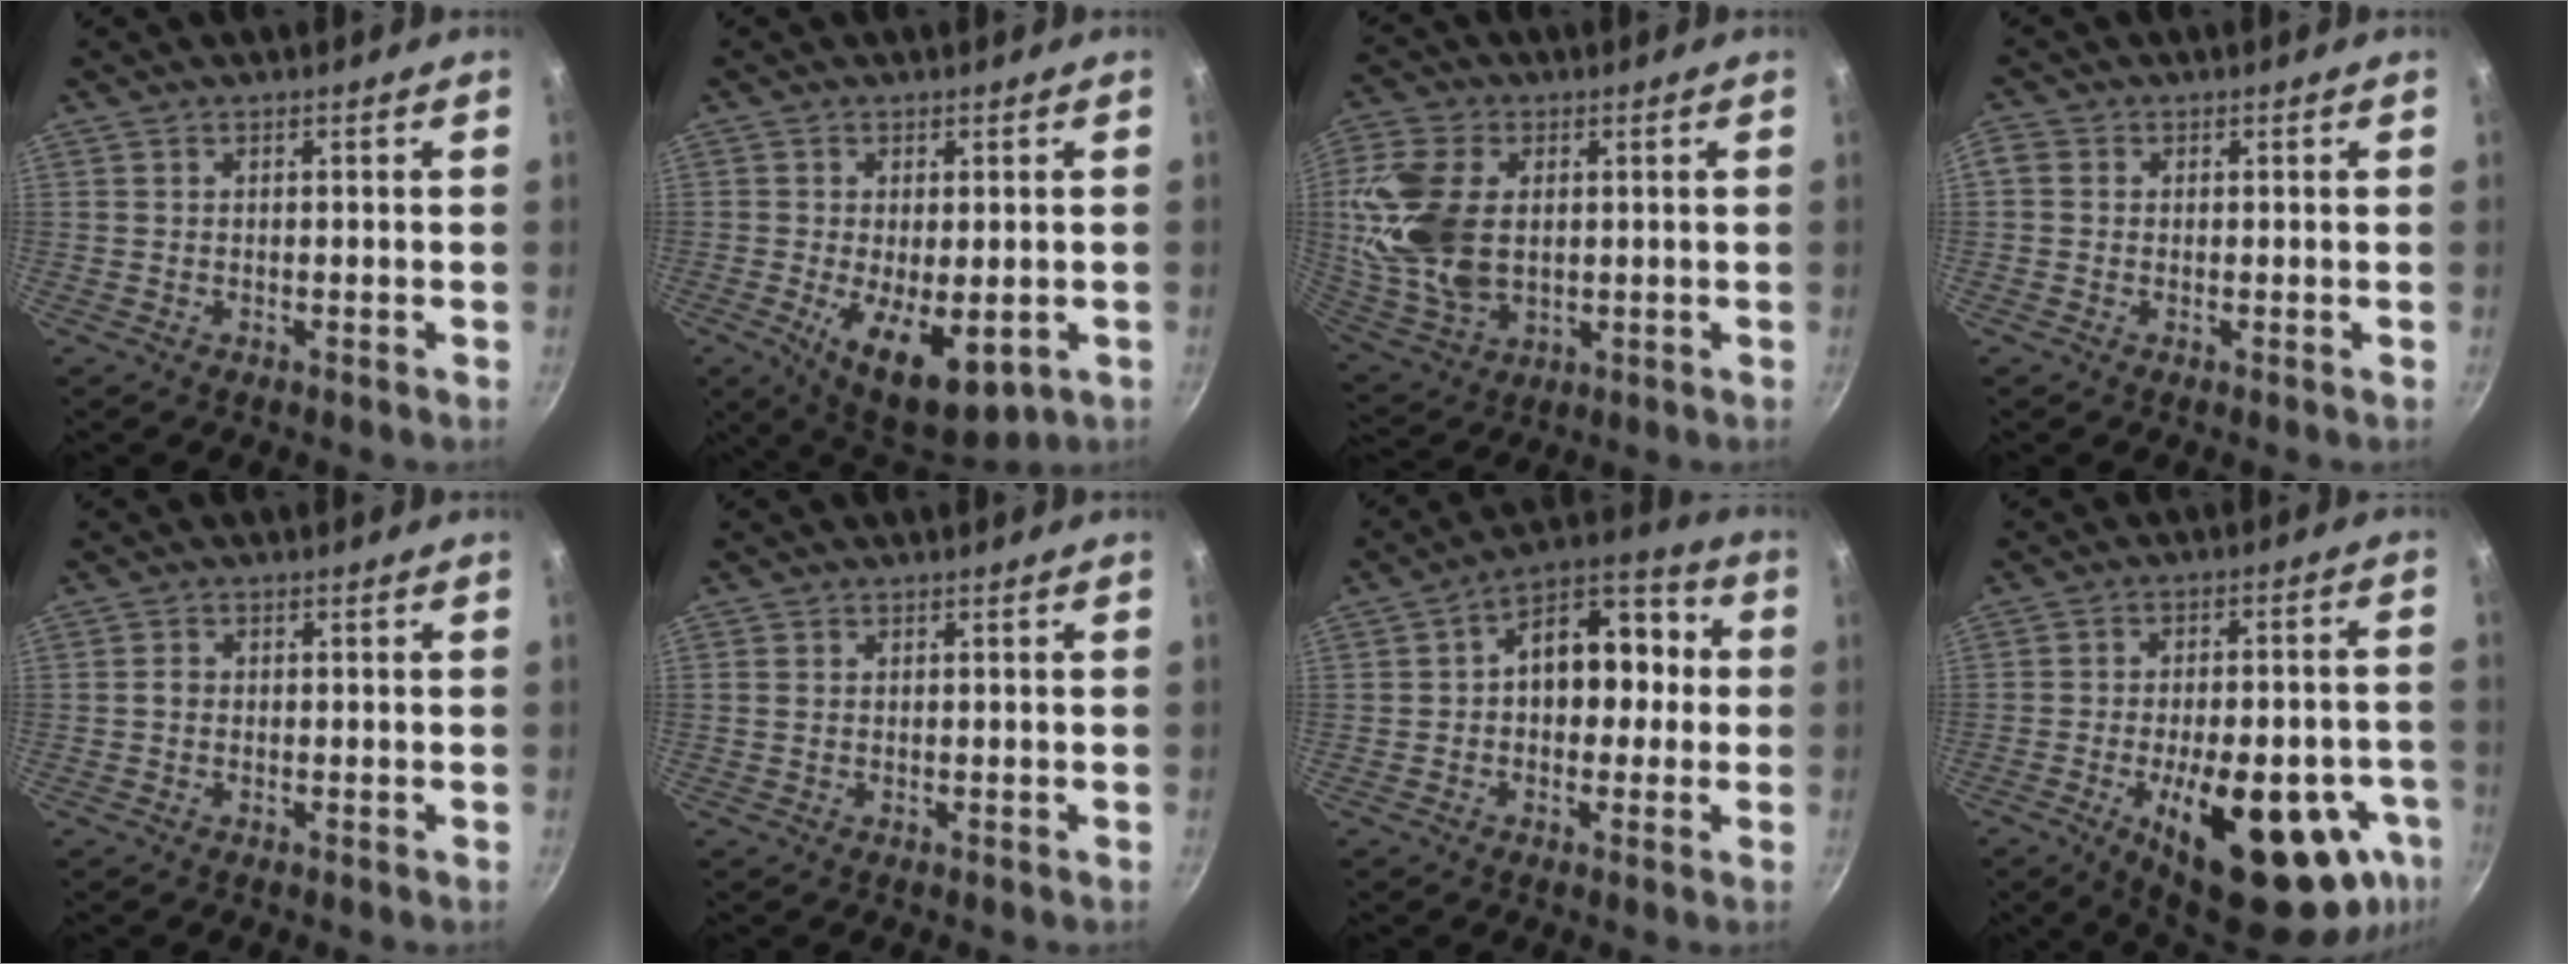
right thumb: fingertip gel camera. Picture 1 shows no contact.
{"total": 12.1, "force": [-2.9, 5.9, 10.2], "torque": [-0.148, -0.016, -0.030]}
{"total": 16.9, "force": [1.9, 11.1, 12.6], "torque": [-0.246, -0.005, 0.043]}
{"total": 2.2, "force": [0.0, 2.0, 1.0], "torque": [-0.022, 0.008, -0.007]}
{"total": 1.2, "force": [-0.2, 1.0, 0.7], "torque": [-0.009, 0.008, -0.005]}
{"total": 0.7, "force": [0.1, 0.5, 0.4], "torque": [-0.008, 0.002, 0.001]}
{"total": 13.7, "force": [0.5, 9.6, 9.9], "torque": [-0.084, 0.049, -0.009]}
{"total": 24.8, "force": [-9.8, 10.6, 20.2], "torque": [-0.233, 0.019, -0.124]}